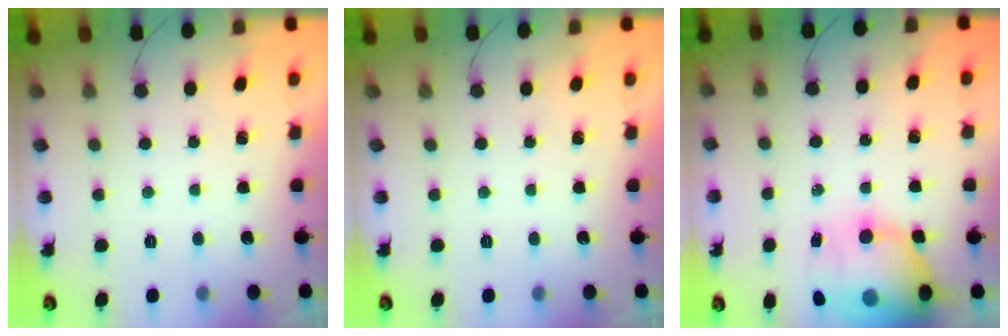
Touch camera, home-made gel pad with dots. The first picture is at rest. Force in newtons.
{"total": 0.0}
{"total": 14.7, "press": 14.3, "slide": 3.4}